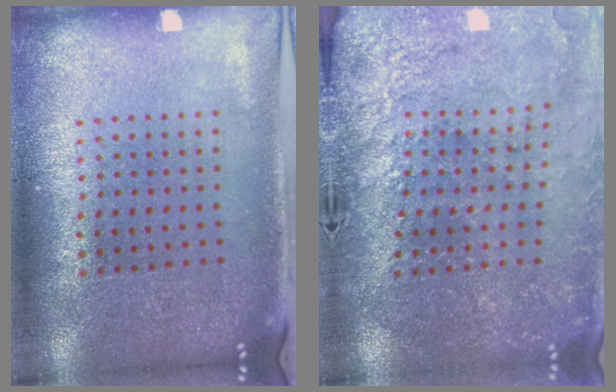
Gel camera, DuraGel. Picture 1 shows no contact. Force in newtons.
{"total": 3.2, "press": 3.1, "slide": 0.7}